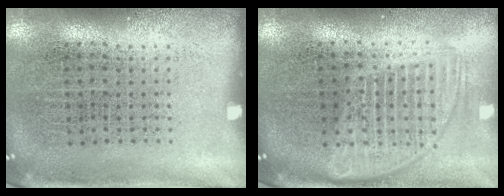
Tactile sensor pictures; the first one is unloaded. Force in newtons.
{"total": 1.8, "press": 1.5, "slide": 0.9}